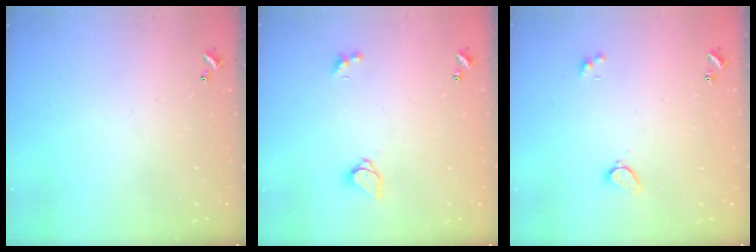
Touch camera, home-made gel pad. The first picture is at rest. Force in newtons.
{"total": 1.7, "press": 1.7, "slide": 0.4}
{"total": 1.9, "press": 1.9, "slide": 0.3}